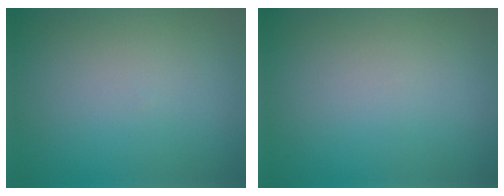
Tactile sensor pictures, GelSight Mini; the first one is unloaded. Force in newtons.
{"total": 0.0}